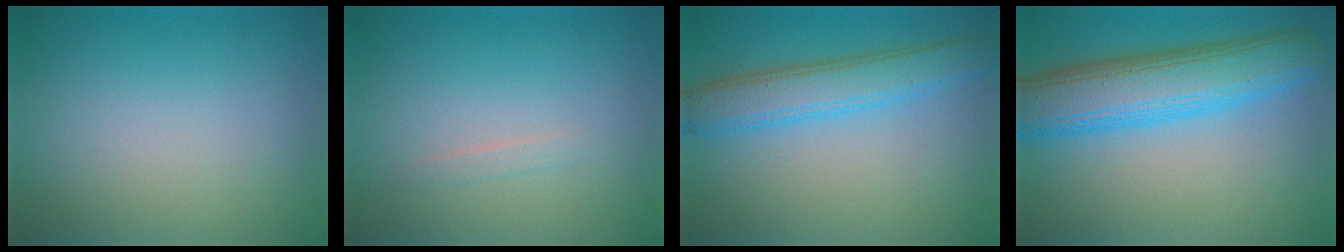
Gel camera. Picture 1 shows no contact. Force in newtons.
{"total": 0.6, "press": 0.6, "slide": 0.1}
{"total": 4.6, "press": 4.6, "slide": 0.0}
{"total": 8.4, "press": 8.4, "slide": 0.2}